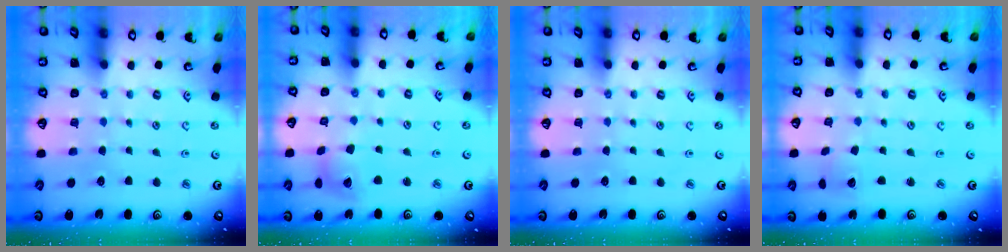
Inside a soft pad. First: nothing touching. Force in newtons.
{"total": 8.5, "press": 8.5, "slide": 1.2}
{"total": 0.0}
{"total": 2.9, "press": 2.9, "slide": 0.2}